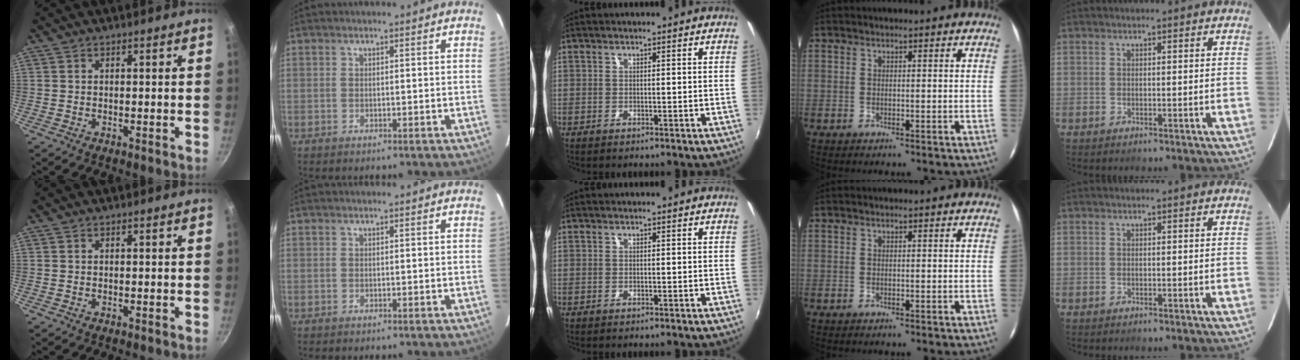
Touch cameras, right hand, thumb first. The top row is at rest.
{}